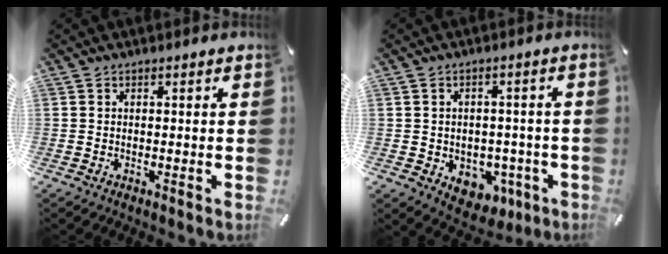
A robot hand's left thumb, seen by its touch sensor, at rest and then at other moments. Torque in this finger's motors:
{"motor_torque": [0.18, 0.66, 0.51, 0.28, 0.12]}